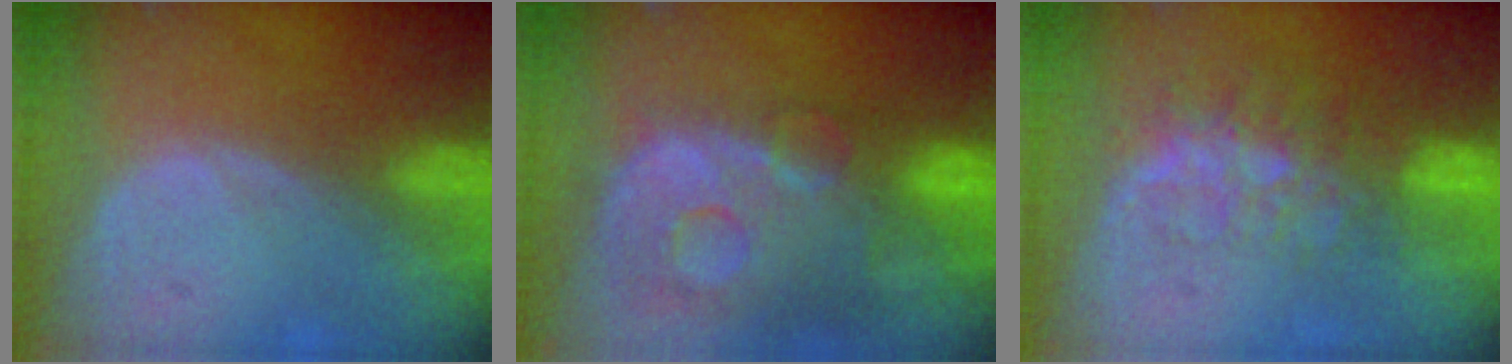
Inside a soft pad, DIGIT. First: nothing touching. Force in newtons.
{"total": 13.7, "press": 11.2, "slide": 8.0}
{"total": 8.3, "press": 6.8, "slide": 4.7}